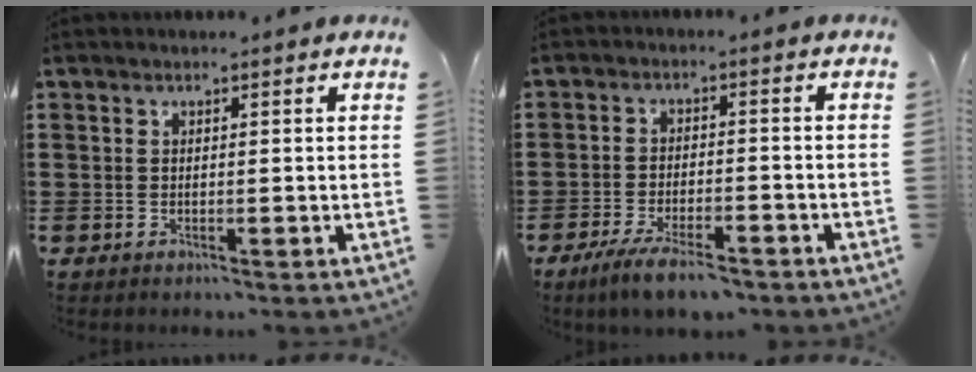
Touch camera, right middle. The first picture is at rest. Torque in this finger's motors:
{"motor_torque": [2.14, 0.00, 0.23, 0.17]}